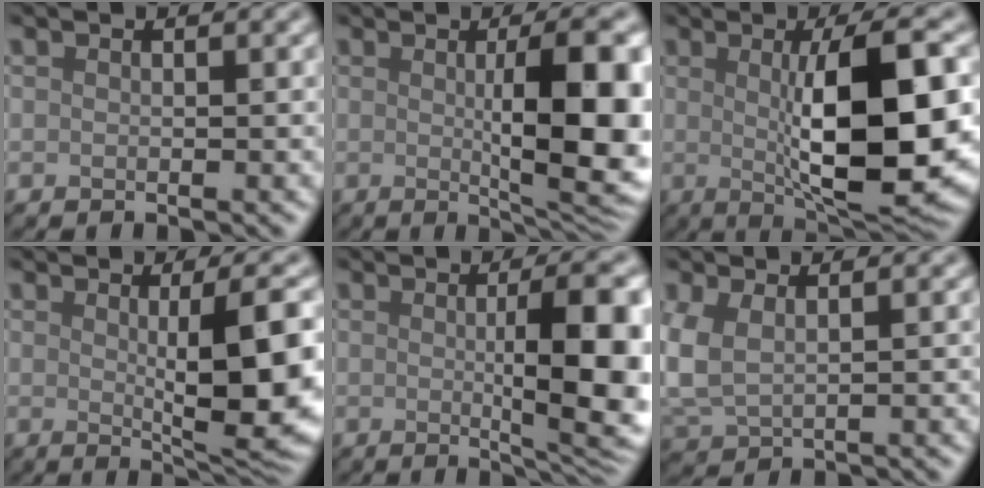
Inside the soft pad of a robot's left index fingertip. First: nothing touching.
{"total": 9.4, "force": [0.0, 2.2, 9.2], "torque": [-0.116, -0.003, 0.004]}
{"total": 10.9, "force": [-0.5, 2.7, 10.5], "torque": [-0.154, -0.003, 0.001]}
{"total": 8.7, "force": [0.1, 2.0, 8.5], "torque": [-0.119, -0.007, 0.010]}
{"total": 8.4, "force": [-0.2, 1.9, 8.2], "torque": [-0.102, 0.000, 0.000]}
{"total": 3.2, "force": [1.0, 1.7, 2.5], "torque": [-0.082, 0.001, 0.027]}